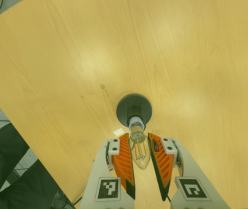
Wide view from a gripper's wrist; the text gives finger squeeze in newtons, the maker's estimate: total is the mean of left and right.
{"total": 13.5, "left": 14.7, "right": 12.4}